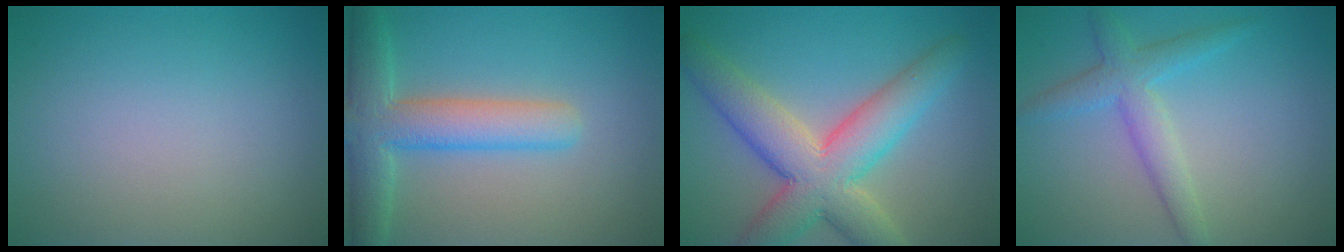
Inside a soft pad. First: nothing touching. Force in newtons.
{"total": 6.1, "press": 6.1, "slide": 0.6}
{"total": 8.6, "press": 8.6, "slide": 0.6}
{"total": 3.4, "press": 3.4, "slide": 0.1}